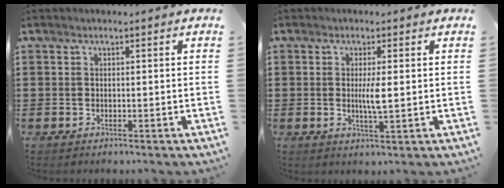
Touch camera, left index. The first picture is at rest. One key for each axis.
{"total": 3.4, "fx": 0.2, "fy": 0.3, "fz": 3.3, "tx": -0.062, "ty": -0.004, "tz": 0.002}